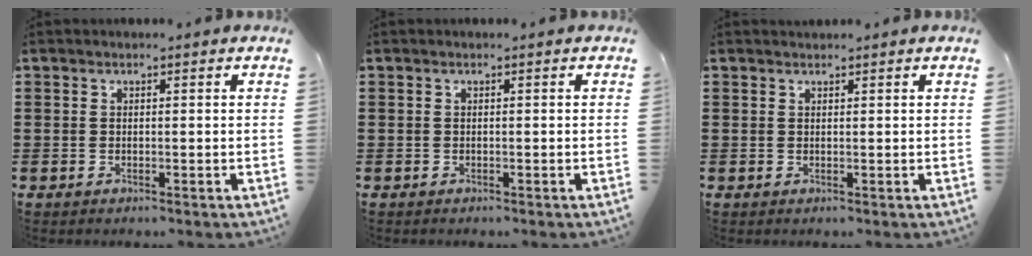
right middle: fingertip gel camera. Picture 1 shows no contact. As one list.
[{"total": 0.0}, {"total": 0.6, "force": [0.6, 0.0, -0.1], "torque": [0.000, -0.001, 0.011]}]